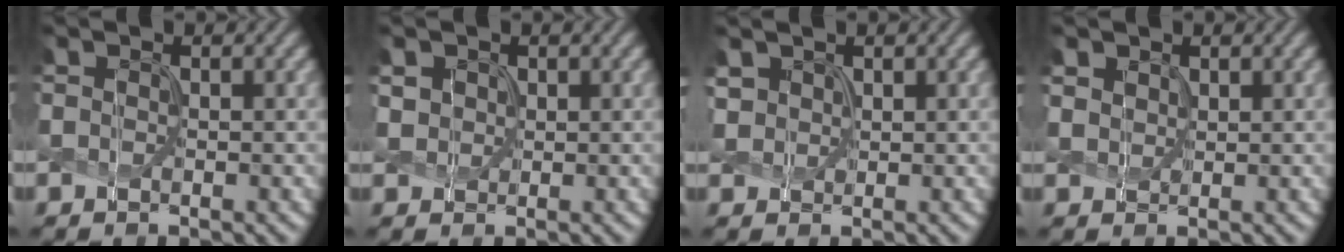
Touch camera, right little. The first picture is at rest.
{"total": 1.5, "force": [0.6, 1.3, 0.4], "torque": [-0.016, -0.002, 0.015]}
{"total": 1.7, "force": [1.0, 1.2, 0.6], "torque": [-0.021, 0.001, 0.024]}
{"total": 1.4, "force": [1.1, 0.9, 0.3], "torque": [-0.015, -0.001, 0.025]}